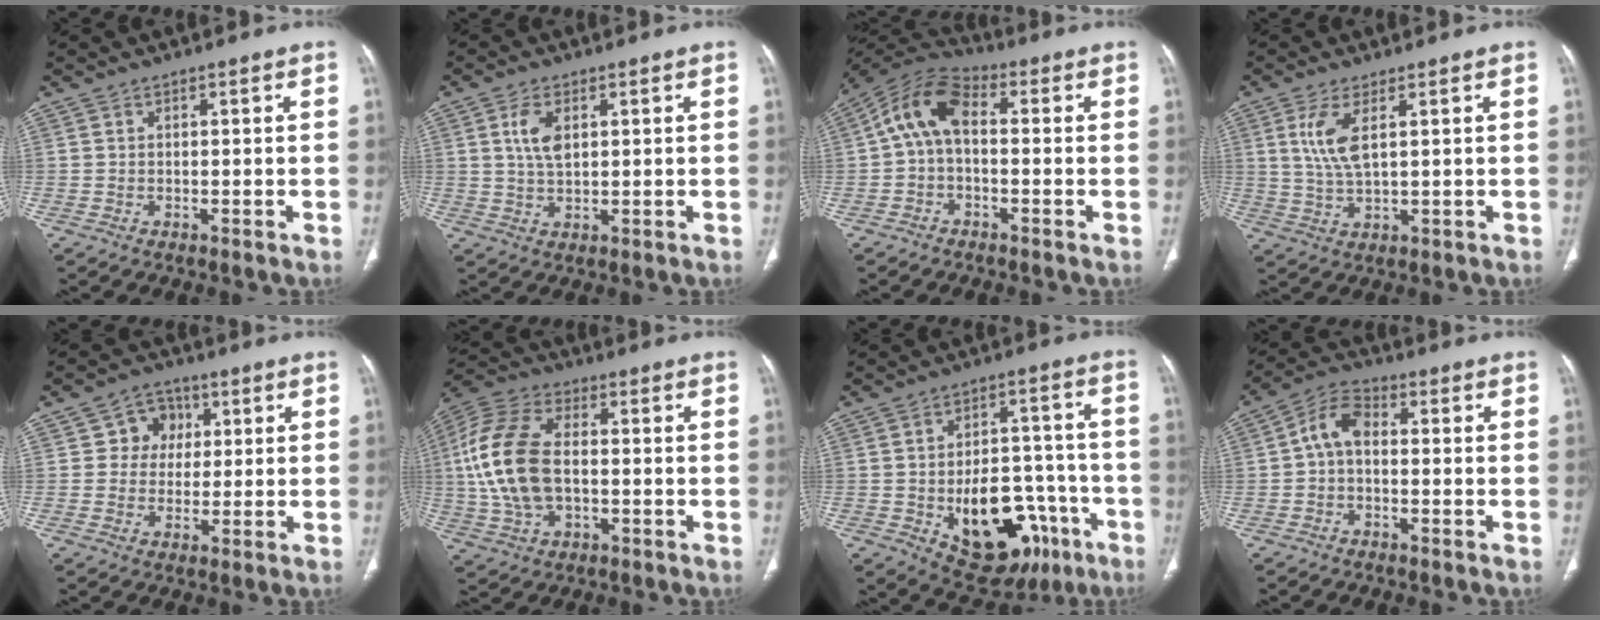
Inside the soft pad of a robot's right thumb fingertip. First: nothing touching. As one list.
[{"total": 4.9, "force": [1.5, 2.6, 3.9], "torque": [-0.073, -0.003, 0.030]}, {"total": 9.6, "force": [0.3, 5.5, 7.8], "torque": [-0.141, 0.034, -0.010]}, {"total": 6.2, "force": [2.0, 2.1, 5.5], "torque": [-0.124, -0.008, 0.048]}, {"total": 6.4, "force": [1.5, 5.9, 2.0], "torque": [0.009, 0.007, 0.017]}, {"total": 16.8, "force": [-0.4, 9.9, 13.6], "torque": [-0.293, 0.019, -0.008]}, {"total": 20.1, "force": [-7.9, 11.8, 14.3], "torque": [-0.169, 0.043, -0.095]}, {"total": 6.3, "force": [-0.2, 3.9, 5.0], "torque": [-0.085, 0.024, -0.017]}]